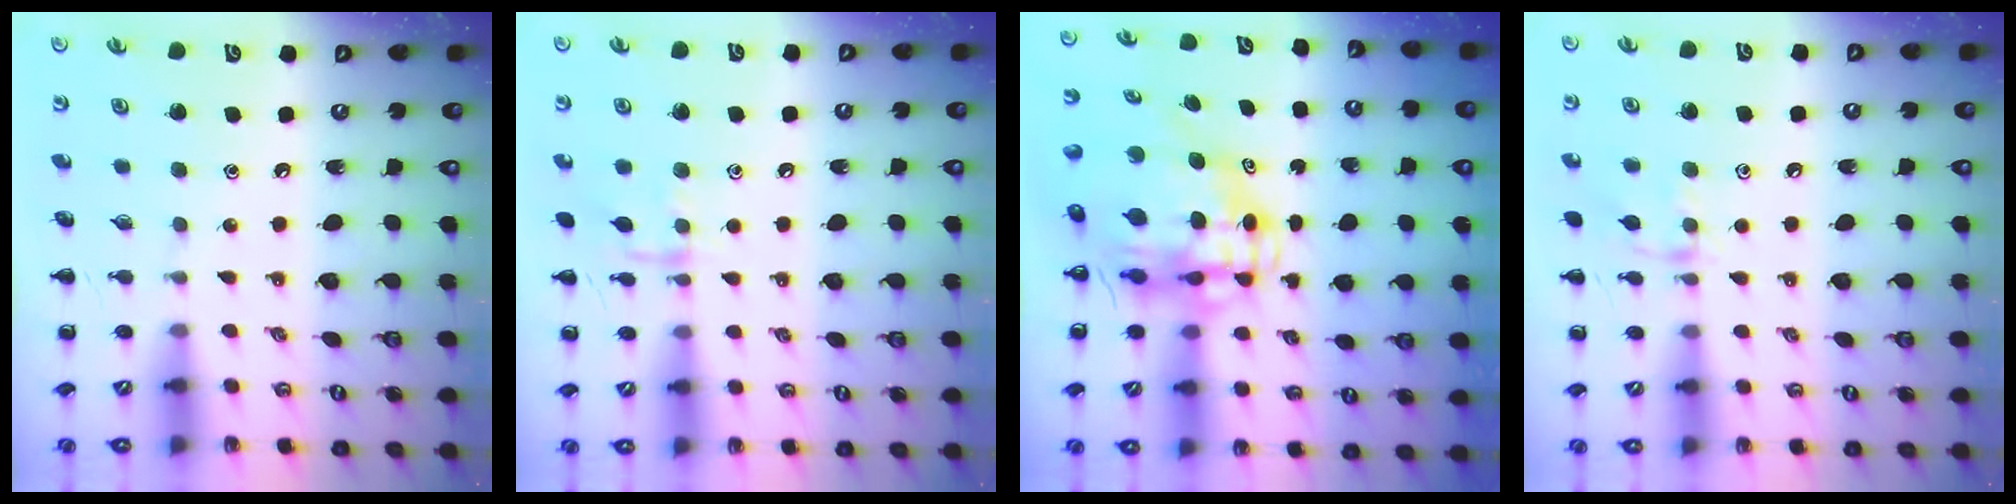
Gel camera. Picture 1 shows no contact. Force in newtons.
{"total": 7.6, "press": 7.5, "slide": 0.6}
{"total": 11.2, "press": 10.7, "slide": 3.2}
{"total": 8.5, "press": 8.4, "slide": 1.2}